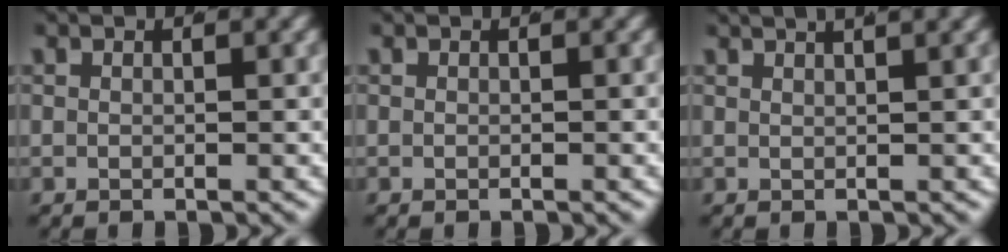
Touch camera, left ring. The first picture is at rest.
{"total": 0.0}
{"total": 3.2, "force": [2.6, 0.7, 1.7], "torque": [-0.020, 0.010, 0.041]}